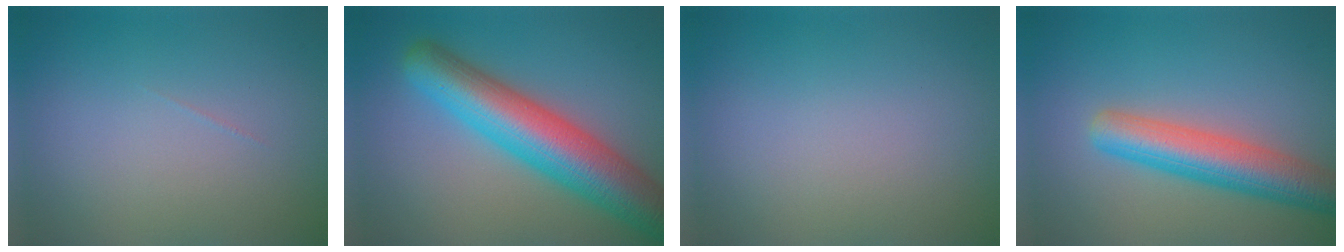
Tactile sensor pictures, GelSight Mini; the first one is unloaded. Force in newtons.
{"total": 9.4, "press": 9.4, "slide": 0.3}
{"total": 0.0}
{"total": 6.2, "press": 6.2, "slide": 0.3}